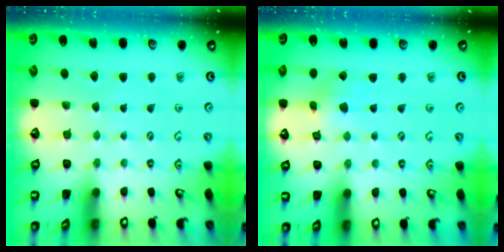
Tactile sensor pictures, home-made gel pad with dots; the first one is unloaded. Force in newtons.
{"total": 2.9, "press": 2.8, "slide": 0.2}